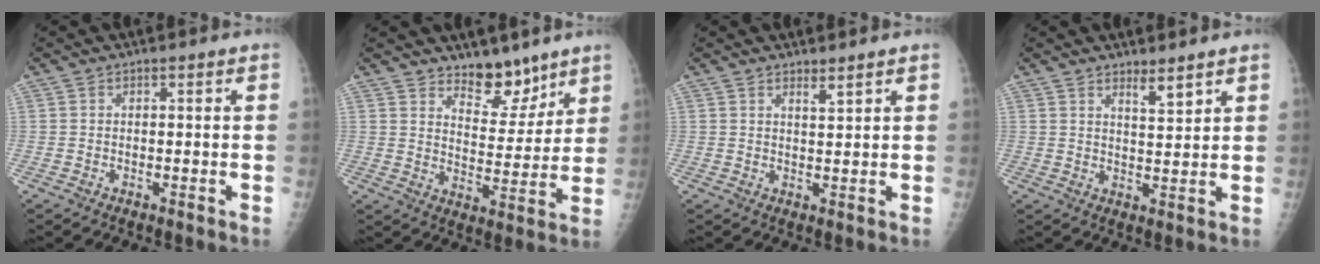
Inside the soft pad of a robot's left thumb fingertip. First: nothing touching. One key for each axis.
{"total": 8.7, "fx": 6.9, "fy": 4.0, "fz": 3.3, "tx": -0.014, "ty": -0.056, "tz": 0.116}
{"total": 1.7, "fx": 1.4, "fy": 0.1, "fz": 0.9, "tx": -0.012, "ty": -0.015, "tz": 0.026}
{"total": 3.4, "fx": 2.7, "fy": 0.6, "fz": 2.0, "tx": -0.030, "ty": -0.027, "tz": 0.047}